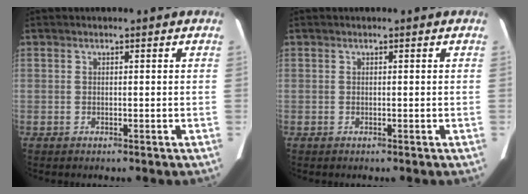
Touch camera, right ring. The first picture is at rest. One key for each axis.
{"total": 0.0}